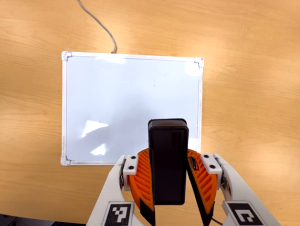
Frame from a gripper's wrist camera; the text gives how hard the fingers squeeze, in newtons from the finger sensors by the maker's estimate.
{"total": 6.9, "left": 7.0, "right": 6.8}